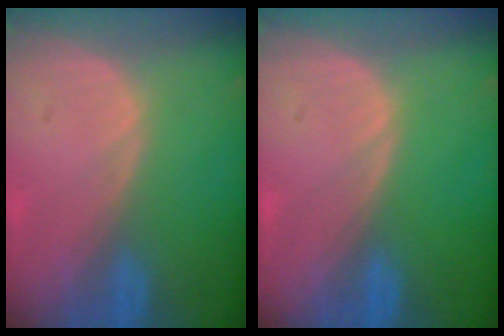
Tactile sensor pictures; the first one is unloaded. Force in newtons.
{"total": 0.0}